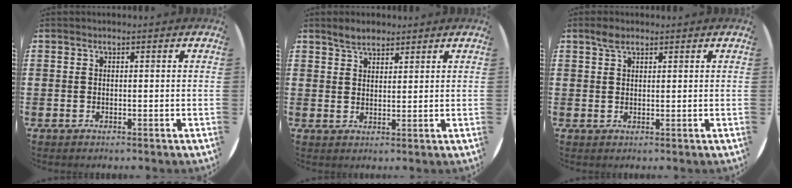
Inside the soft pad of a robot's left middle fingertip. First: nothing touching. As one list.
[{"total": 2.9, "force": [2.6, 1.2, 0.7], "torque": [-0.010, 0.003, 0.048]}, {"total": 1.9, "force": [1.4, 1.0, 0.8], "torque": [-0.011, 0.001, 0.025]}]